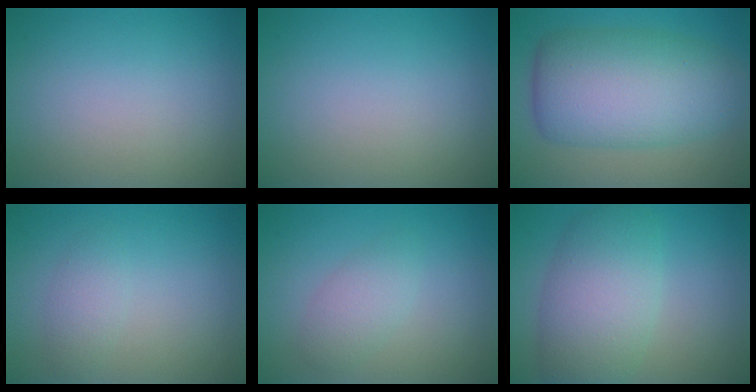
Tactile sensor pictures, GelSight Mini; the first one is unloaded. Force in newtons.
{"total": 0.0}
{"total": 10.0, "press": 10.0, "slide": 0.1}
{"total": 1.6, "press": 1.6, "slide": 0.0}
{"total": 2.1, "press": 2.1, "slide": 0.1}
{"total": 6.6, "press": 6.6, "slide": 0.4}